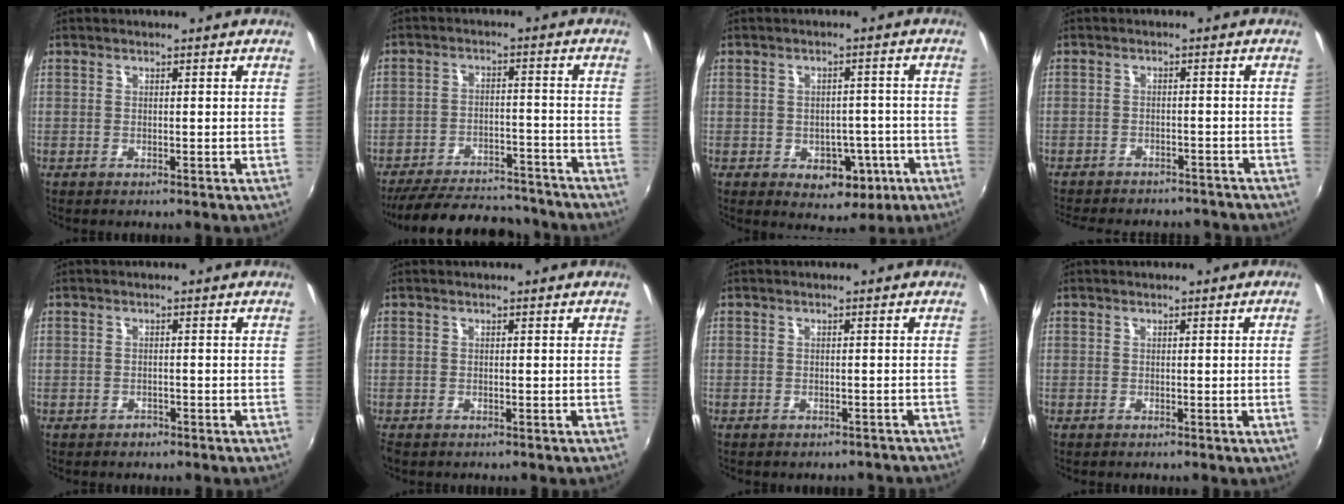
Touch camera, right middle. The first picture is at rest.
{"total": 20.5, "force": [-17.8, 6.7, 7.6], "torque": [-0.161, 0.016, -0.237]}
{"total": 7.2, "force": [-2.9, 5.4, 3.8], "torque": [-0.062, 0.008, -0.023]}
{"total": 14.2, "force": [-12.4, 4.5, 5.4], "torque": [-0.118, -0.014, -0.164]}
{"total": 1.3, "force": [-1.0, 0.8, 0.2], "torque": [-0.006, 0.000, -0.015]}
{"total": 1.0, "force": [-0.8, 0.5, 0.3], "torque": [-0.009, -0.006, -0.017]}
{"total": 5.0, "force": [-4.5, 1.7, 1.4], "torque": [-0.023, -0.007, -0.048]}
{"total": 2.0, "force": [0.0, -1.2, 1.6], "torque": [-0.016, -0.015, 0.002]}